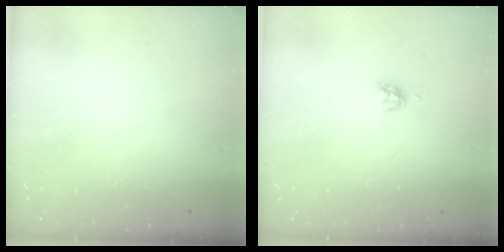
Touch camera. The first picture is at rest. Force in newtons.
{"total": 4.2, "press": 4.2, "slide": 0.1}